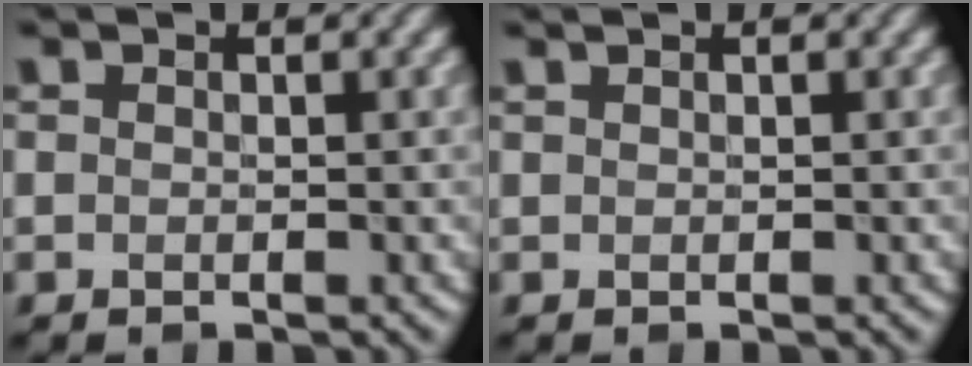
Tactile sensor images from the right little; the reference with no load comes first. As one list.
[{"total": 0.7, "force": [0.5, 0.2, 0.4], "torque": [-0.004, 0.000, 0.005]}]